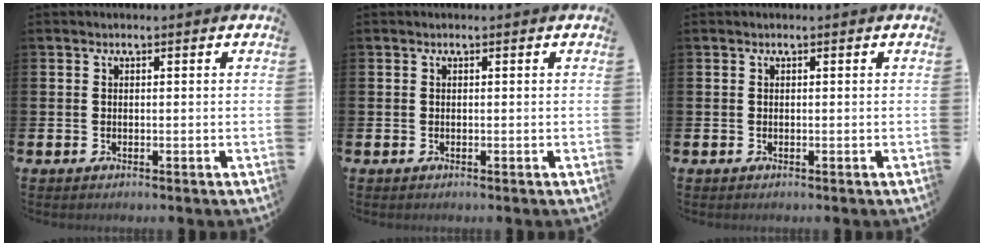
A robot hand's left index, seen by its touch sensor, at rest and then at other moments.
{"total": 0.0}
{"total": 0.0}